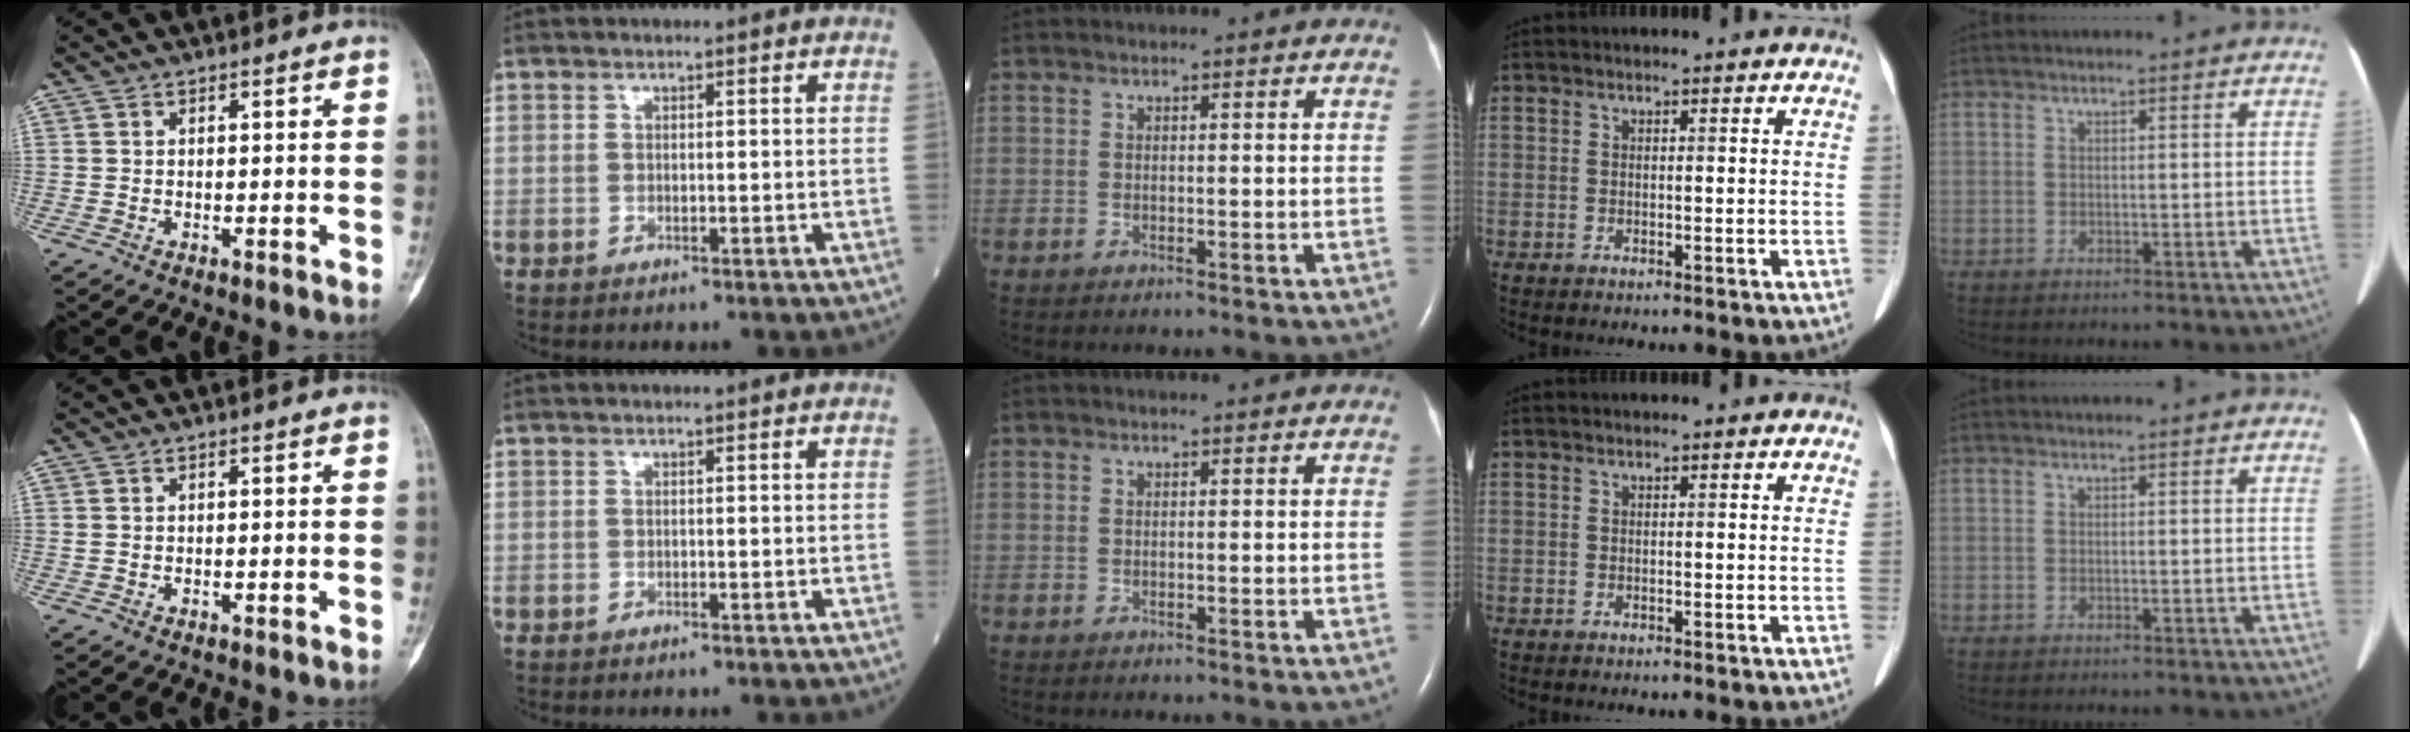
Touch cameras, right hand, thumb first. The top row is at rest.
{}